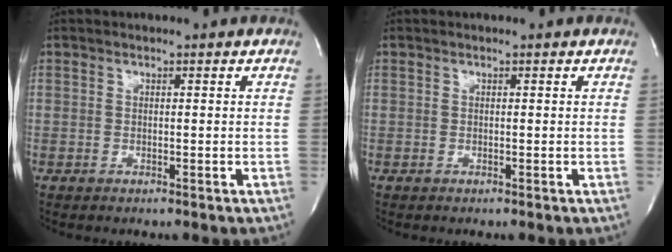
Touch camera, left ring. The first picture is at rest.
{"total": 0.0}